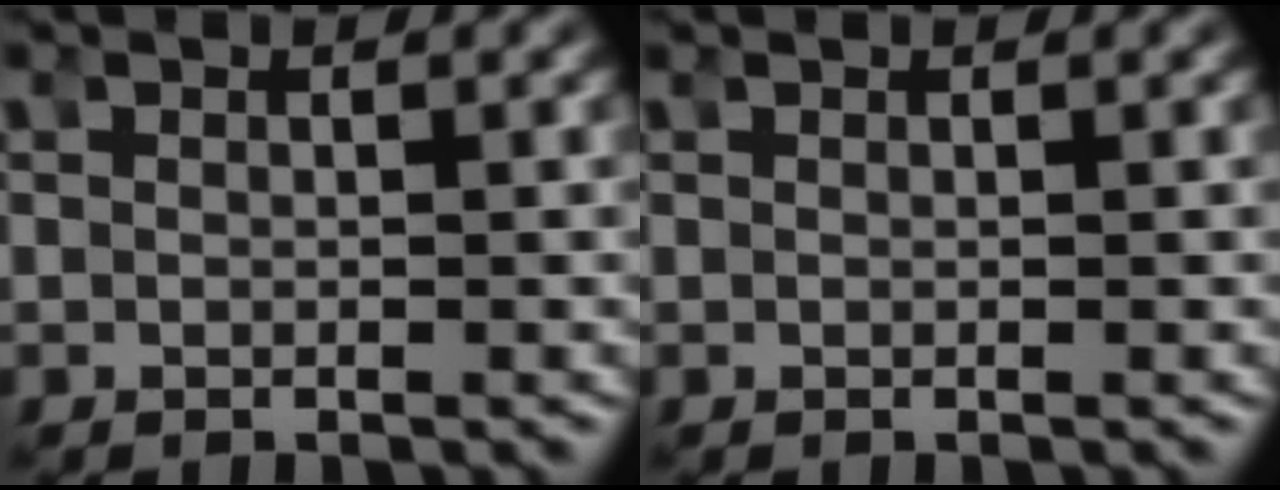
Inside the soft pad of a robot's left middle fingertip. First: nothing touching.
{"total": 0.0}